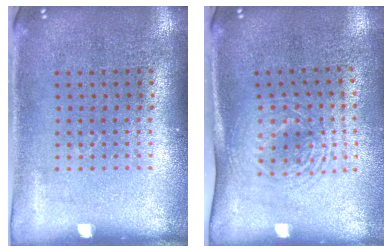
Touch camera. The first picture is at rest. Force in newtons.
{"total": 1.7, "press": 1.3, "slide": 1.0}